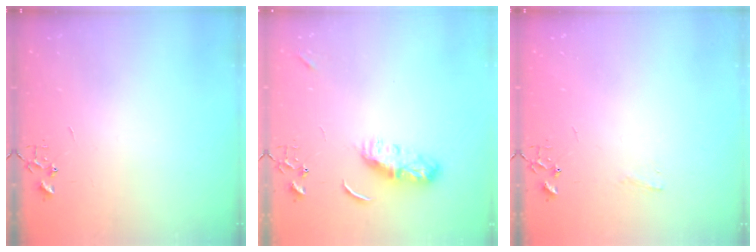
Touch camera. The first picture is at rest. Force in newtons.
{"total": 7.4, "press": 7.4, "slide": 0.5}
{"total": 3.7, "press": 3.6, "slide": 0.6}